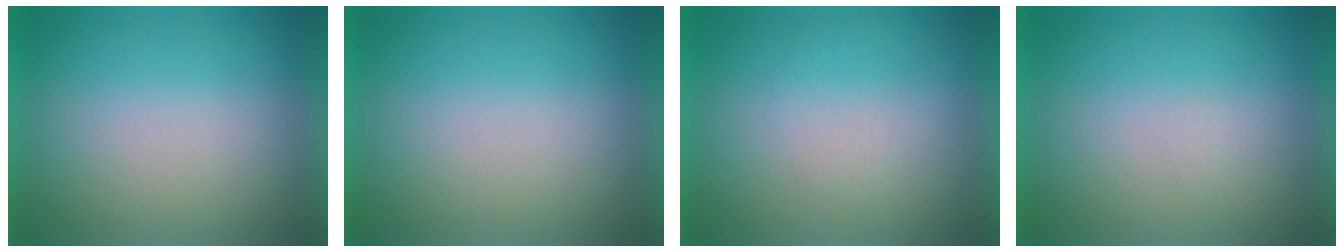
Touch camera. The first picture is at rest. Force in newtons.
{"total": 0.0}
{"total": 1.2}
{"total": 1.2}